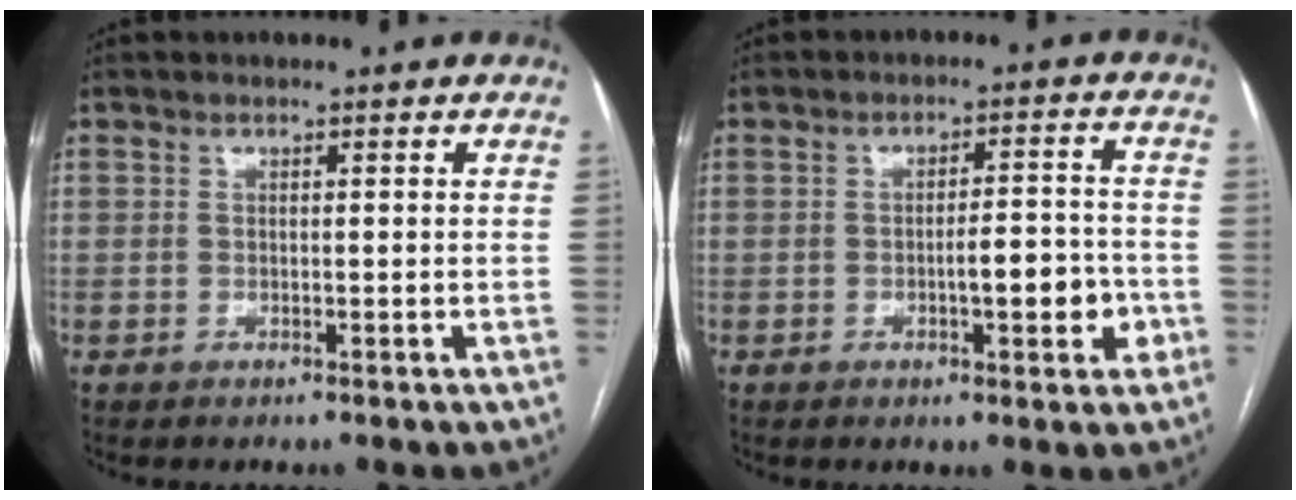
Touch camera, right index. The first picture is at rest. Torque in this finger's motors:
{"motor_torque": [1.00, -0.47, 0.20, 0.07]}